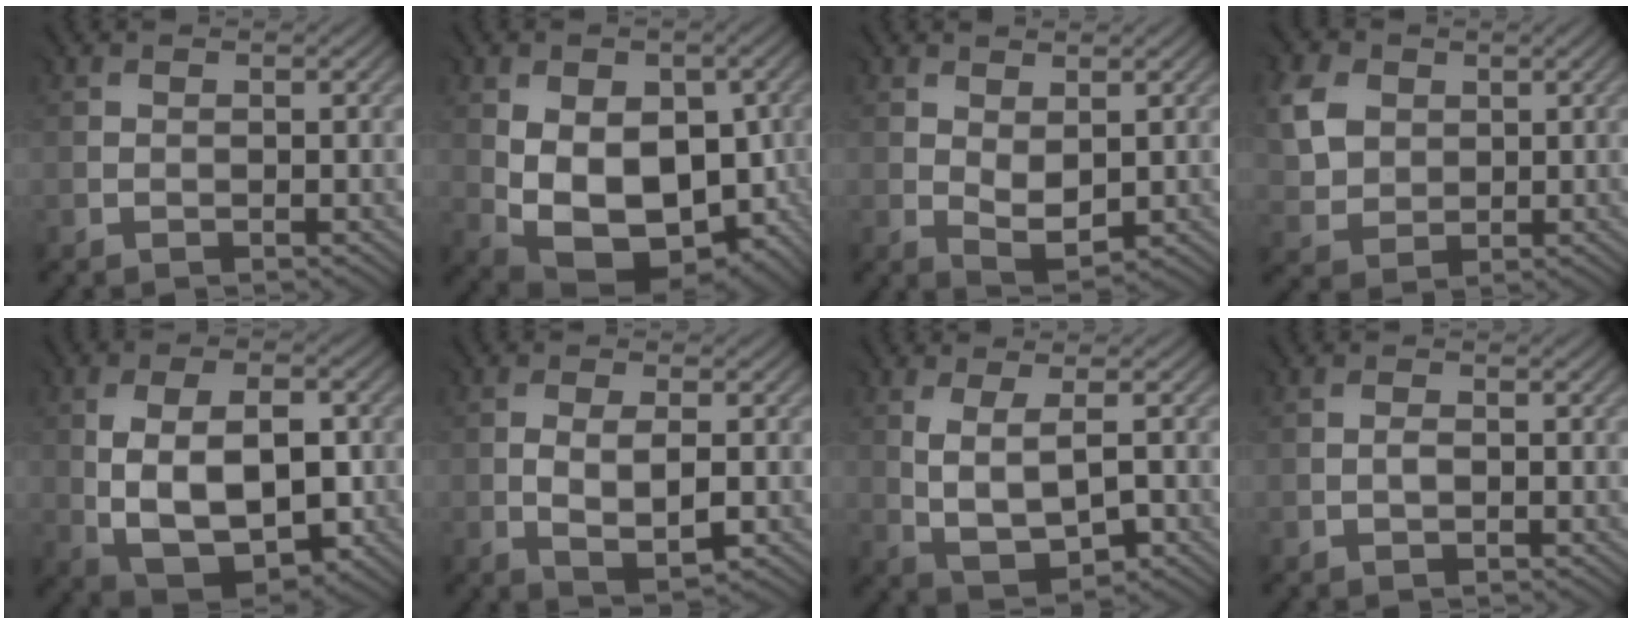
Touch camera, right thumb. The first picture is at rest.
{"total": 11.8, "force": [-1.0, 7.8, 8.8], "torque": [-0.157, -0.023, -0.006]}
{"total": 3.4, "force": [0.5, 2.0, 2.7], "torque": [-0.058, -0.007, 0.017]}
{"total": 5.5, "force": [1.9, 4.6, 2.3], "torque": [-0.085, 0.005, 0.036]}
{"total": 10.5, "force": [-0.5, 6.1, 8.6], "torque": [-0.163, -0.004, -0.002]}
{"total": 4.4, "force": [-0.6, 2.1, 3.8], "torque": [-0.077, -0.010, -0.005]}
{"total": 4.5, "force": [0.3, 1.9, 4.0], "torque": [-0.084, -0.005, 0.013]}
{"total": 0.6, "force": [-0.4, 0.3, 0.4], "torque": [-0.007, -0.001, -0.006]}